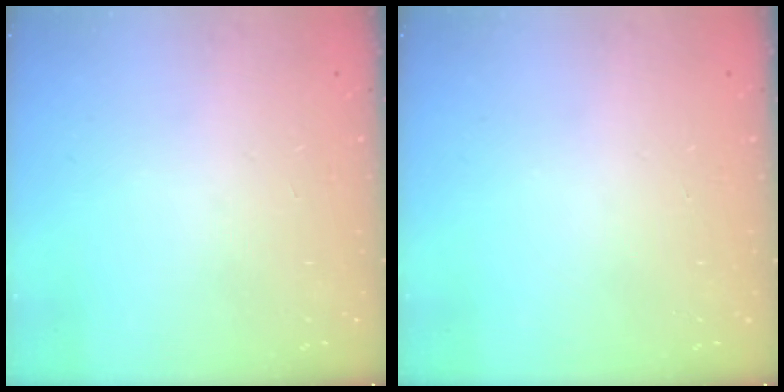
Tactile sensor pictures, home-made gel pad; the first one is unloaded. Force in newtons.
{"total": 0.0}